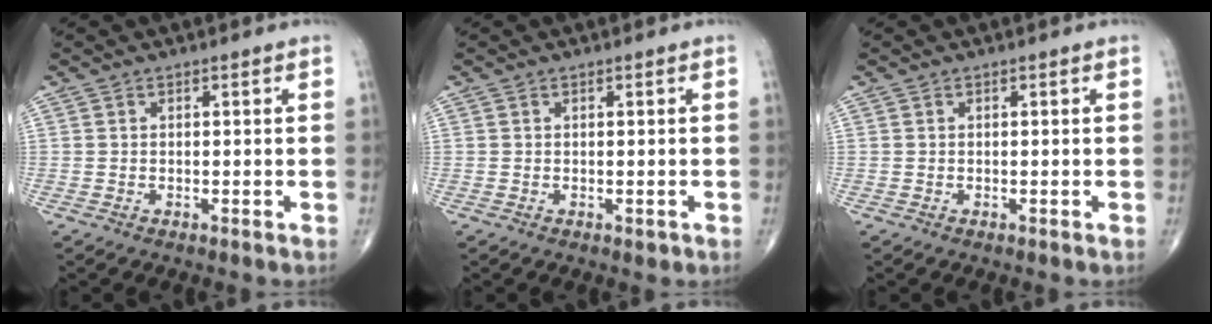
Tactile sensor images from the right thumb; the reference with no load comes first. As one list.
[{"total": 0.6, "force": [-0.1, 0.4, 0.4], "torque": [-0.001, -0.001, 0.000]}, {"total": 0.0}]